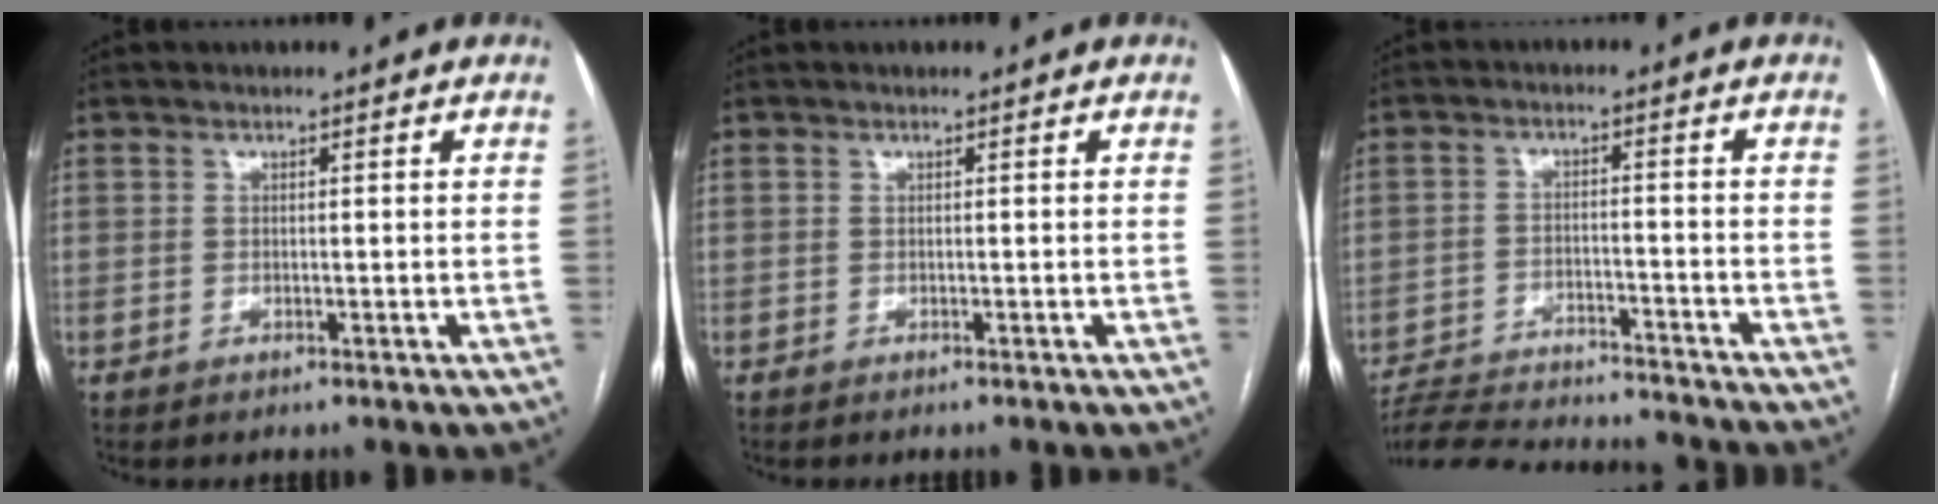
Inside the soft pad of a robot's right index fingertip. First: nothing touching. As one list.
[{"total": 0.9, "force": [-0.9, 0.0, 0.3], "torque": [0.002, -0.001, -0.013]}, {"total": 18.1, "force": [-17.2, 1.4, 5.7], "torque": [-0.118, -0.017, -0.255]}]